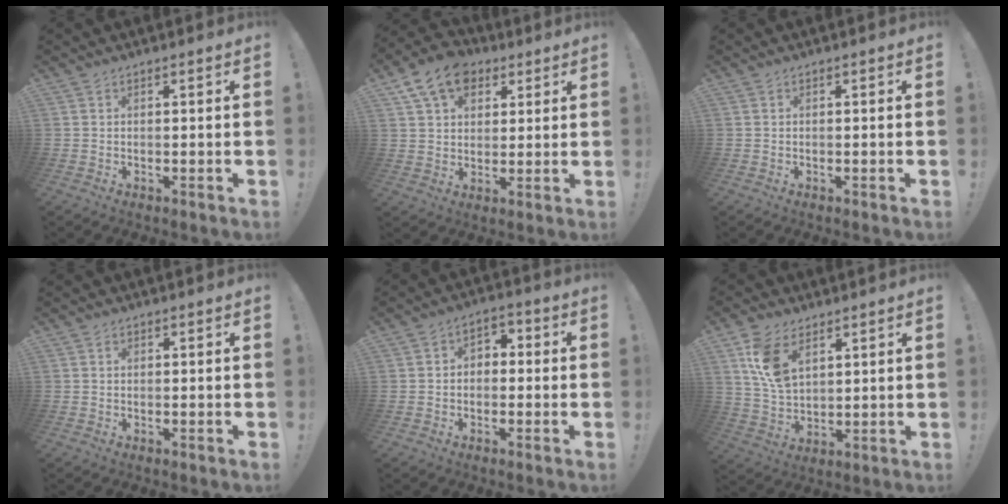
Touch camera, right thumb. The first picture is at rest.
{"total": 13.2, "force": [6.6, 9.6, 6.3], "torque": [-0.101, -0.024, 0.129]}
{"total": 0.0}
{"total": 0.0}
{"total": 4.0, "force": [-1.8, 3.1, 1.8], "torque": [-0.023, 0.018, -0.033]}
{"total": 10.7, "force": [5.6, 6.2, 6.8], "torque": [-0.124, -0.017, 0.105]}